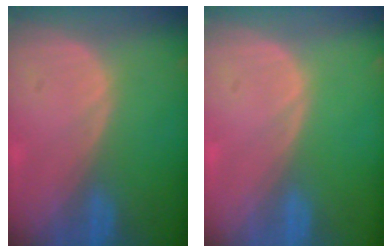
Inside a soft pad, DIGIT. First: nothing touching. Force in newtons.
{"total": 0.0}